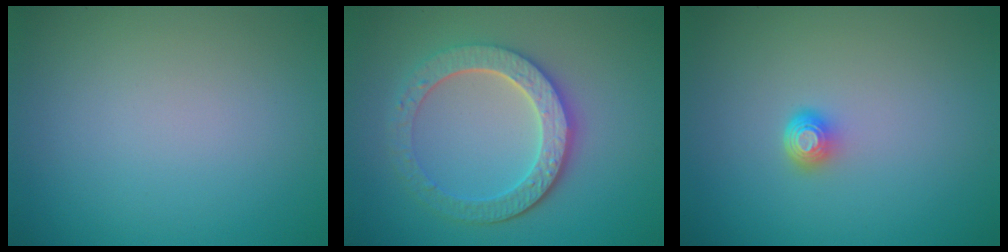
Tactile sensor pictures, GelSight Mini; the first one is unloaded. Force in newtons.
{"total": 5.2, "press": 4.4, "slide": 2.8}
{"total": 1.6, "press": 1.2, "slide": 1.0}